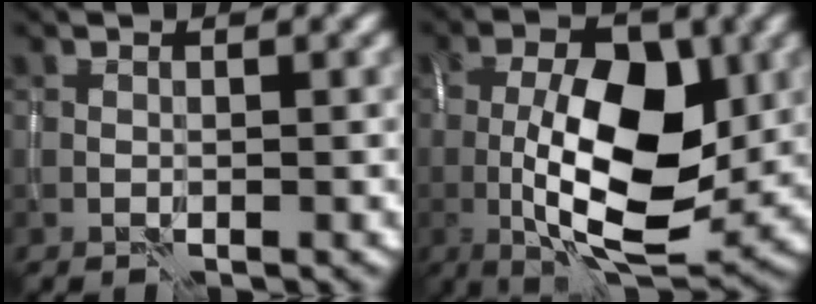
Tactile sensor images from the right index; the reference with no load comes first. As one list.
[{"total": 10.8, "force": [-0.9, 4.8, 9.6], "torque": [-0.152, 0.005, -0.020]}]